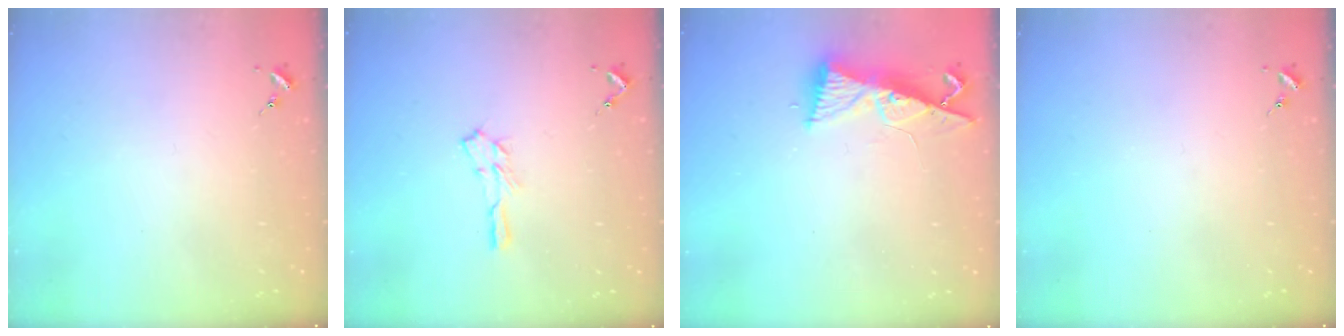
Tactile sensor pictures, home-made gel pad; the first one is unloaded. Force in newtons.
{"total": 5.1, "press": 5.1, "slide": 0.6}
{"total": 9.0, "press": 9.0, "slide": 1.1}
{"total": 0.0}